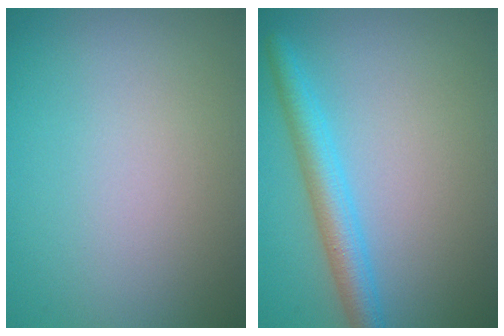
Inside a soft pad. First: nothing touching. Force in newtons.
{"total": 3.4, "press": 3.4, "slide": 0.1}